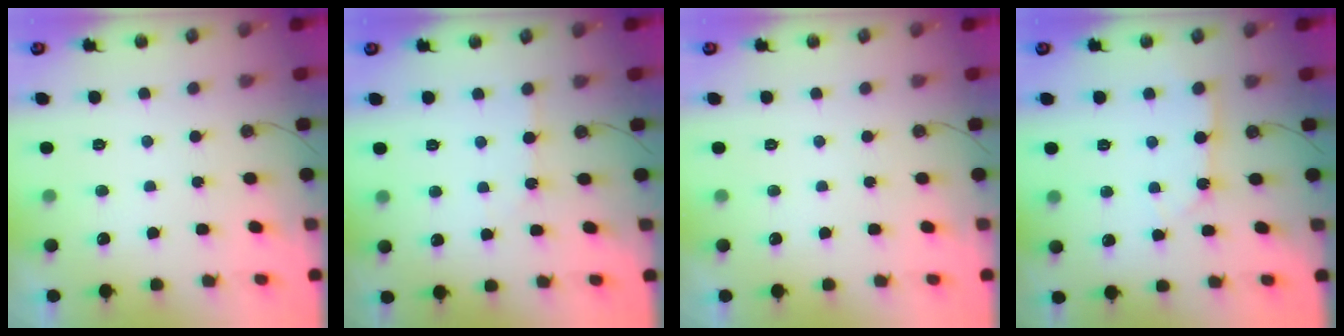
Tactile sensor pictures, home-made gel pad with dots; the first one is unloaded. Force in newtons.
{"total": 2.7, "press": 2.7, "slide": 0.4}
{"total": 0.0}
{"total": 2.6, "press": 2.6, "slide": 0.4}